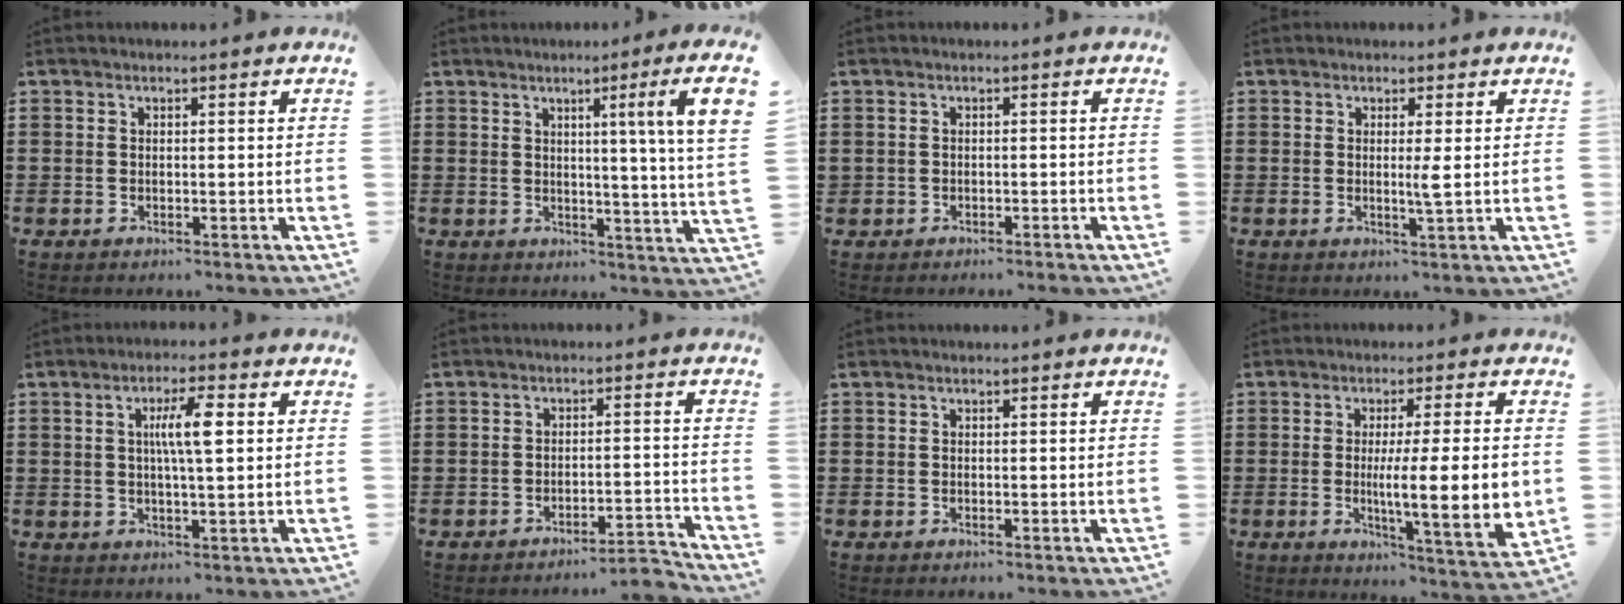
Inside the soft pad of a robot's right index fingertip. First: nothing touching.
{"total": 6.5, "force": [2.4, -1.6, 5.9], "torque": [-0.095, -0.023, 0.026]}
{"total": 0.8, "force": [-0.8, 0.2, -0.1], "torque": [-0.002, 0.002, -0.018]}
{"total": 2.1, "force": [0.2, -0.3, 2.1], "torque": [-0.031, -0.010, -0.001]}
{"total": 5.8, "force": [1.1, 1.0, 5.7], "torque": [-0.110, 0.007, 0.013]}
{"total": 3.5, "force": [-3.3, 0.0, 1.2], "torque": [-0.023, -0.007, -0.069]}
{"total": 0.0}
{"total": 11.3, "force": [-0.2, 1.6, 11.2], "torque": [-0.177, -0.019, -0.005]}